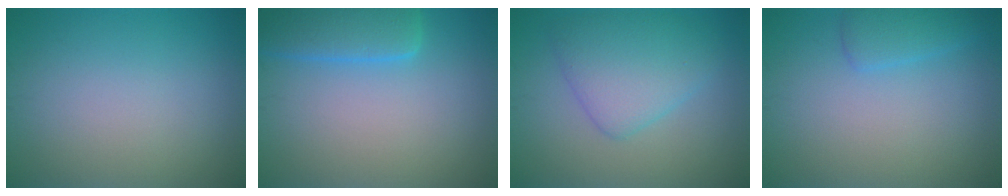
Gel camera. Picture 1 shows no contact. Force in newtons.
{"total": 4.4, "press": 4.4, "slide": 0.4}
{"total": 4.8, "press": 4.8, "slide": 0.3}
{"total": 2.0, "press": 1.9, "slide": 0.2}